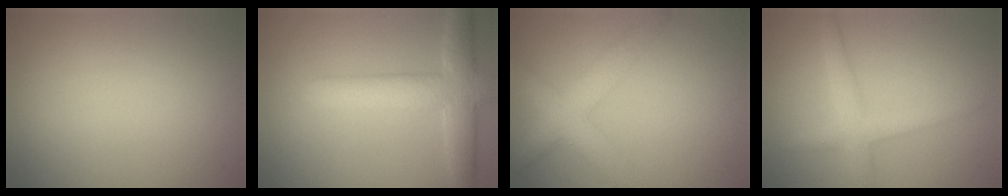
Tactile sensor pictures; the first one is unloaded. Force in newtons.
{"total": 5.8, "press": 5.8, "slide": 0.4}
{"total": 4.9, "press": 4.9, "slide": 0.3}
{"total": 2.9, "press": 2.9, "slide": 0.1}